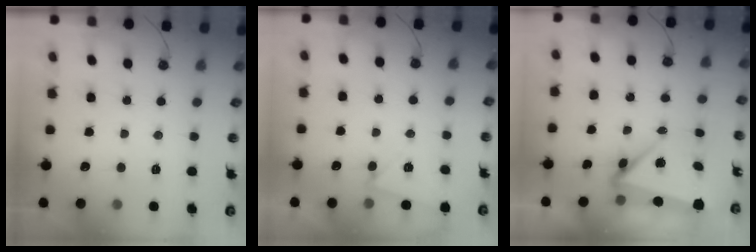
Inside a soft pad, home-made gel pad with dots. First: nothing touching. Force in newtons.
{"total": 2.7, "press": 2.4, "slide": 1.2}
{"total": 9.7, "press": 5.8, "slide": 7.8}